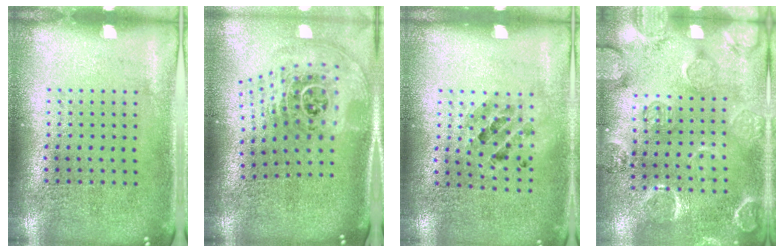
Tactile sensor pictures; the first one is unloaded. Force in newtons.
{"total": 2.8, "press": 1.8, "slide": 2.1}
{"total": 0.9, "press": 0.9, "slide": 0.1}
{"total": 2.5, "press": 2.2, "slide": 1.1}